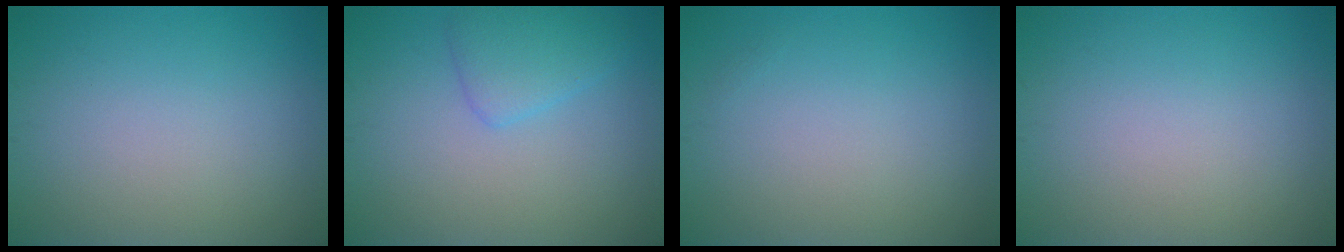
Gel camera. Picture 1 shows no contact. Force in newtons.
{"total": 2.6, "press": 2.6, "slide": 0.1}
{"total": 0.0}
{"total": 0.0}